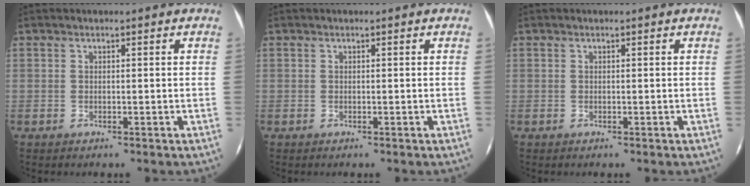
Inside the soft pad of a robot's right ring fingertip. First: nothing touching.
{"total": 0.0}
{"total": 0.0}